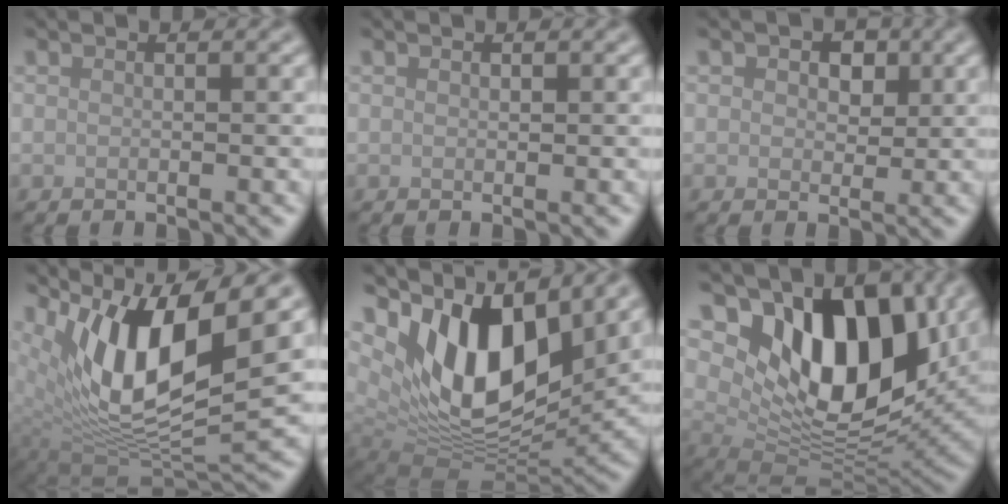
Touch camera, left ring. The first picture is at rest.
{"total": 0.0}
{"total": 2.9, "force": [1.1, 2.1, 1.7], "torque": [-0.025, 0.000, 0.008]}
{"total": 11.0, "force": [4.7, 3.9, 9.2], "torque": [-0.159, -0.012, 0.094]}
{"total": 13.9, "force": [5.5, 7.3, 10.5], "torque": [-0.174, 0.001, 0.100]}
{"total": 11.8, "force": [4.7, 6.6, 8.5], "torque": [-0.131, -0.019, 0.084]}